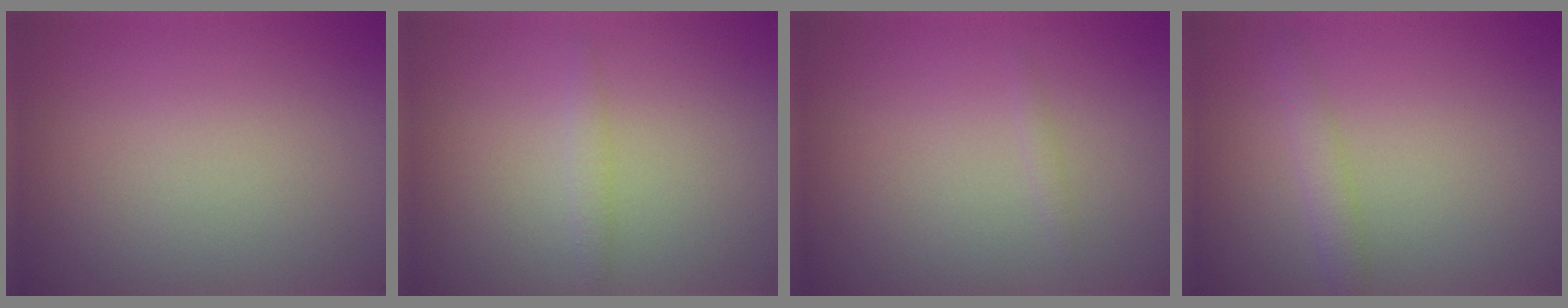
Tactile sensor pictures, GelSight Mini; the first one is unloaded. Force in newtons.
{"total": 1.0, "press": 1.0, "slide": 0.0}
{"total": 0.6, "press": 0.6, "slide": 0.0}
{"total": 1.8, "press": 1.8, "slide": 0.0}